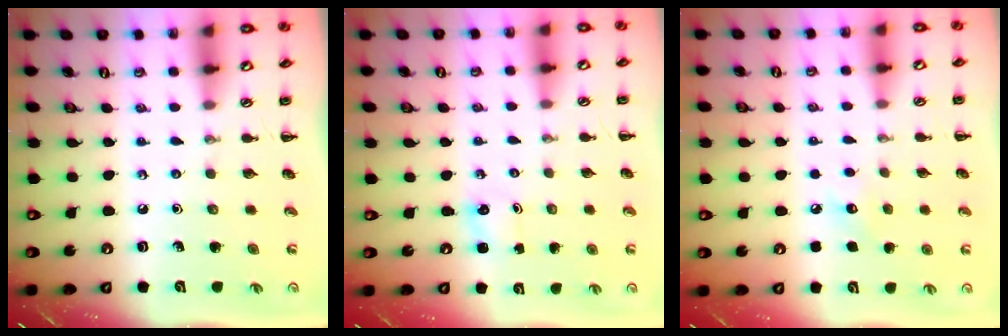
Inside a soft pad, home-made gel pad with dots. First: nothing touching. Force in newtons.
{"total": 1.1, "press": 1.0, "slide": 0.1}
{"total": 6.0, "press": 5.8, "slide": 1.7}